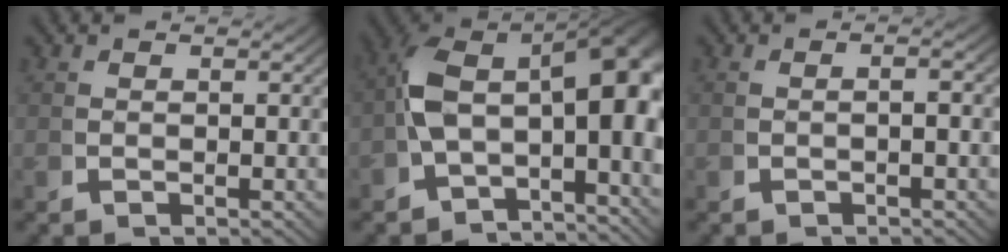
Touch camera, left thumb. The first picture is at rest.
{"total": 14.1, "force": [-1.1, 9.2, 10.7], "torque": [-0.173, -0.022, -0.018]}
{"total": 1.2, "force": [-0.7, 0.1, 1.0], "torque": [-0.018, 0.005, -0.012]}